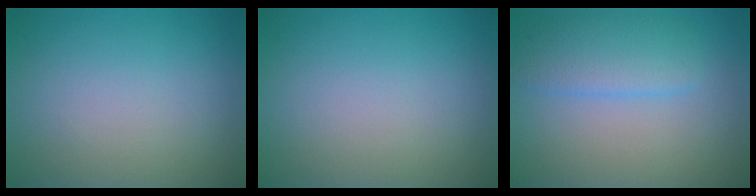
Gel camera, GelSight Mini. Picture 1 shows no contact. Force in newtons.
{"total": 0.0}
{"total": 3.4, "press": 3.4, "slide": 0.1}